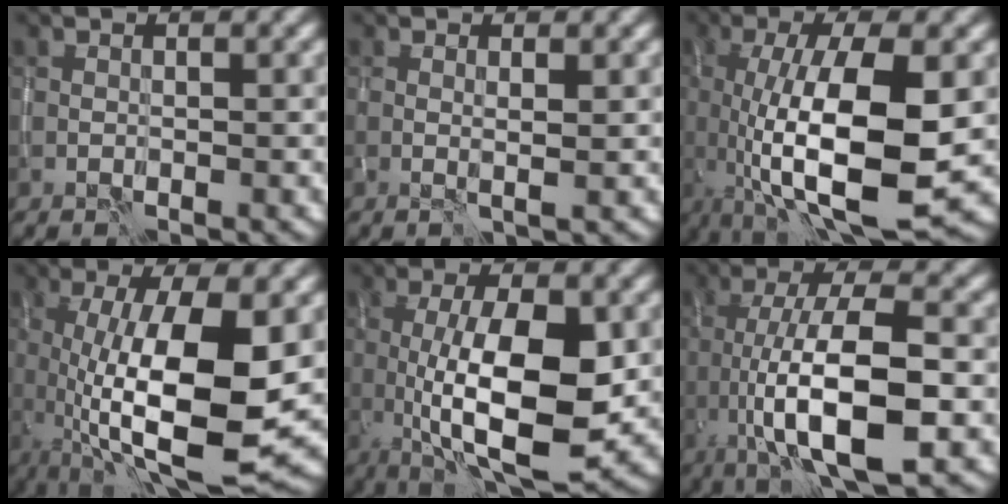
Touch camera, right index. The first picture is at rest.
{"total": 0.9, "force": [0.3, -0.1, 0.9], "torque": [-0.016, -0.003, 0.002]}
{"total": 11.6, "force": [-1.3, 3.7, 10.9], "torque": [-0.188, -0.013, -0.021]}
{"total": 11.9, "force": [-0.9, 3.7, 11.3], "torque": [-0.197, -0.017, -0.013]}
{"total": 10.5, "force": [-0.7, 3.4, 9.9], "torque": [-0.167, -0.011, -0.008]}
{"total": 10.3, "force": [-2.1, 3.1, 9.6], "torque": [-0.162, 0.003, -0.038]}